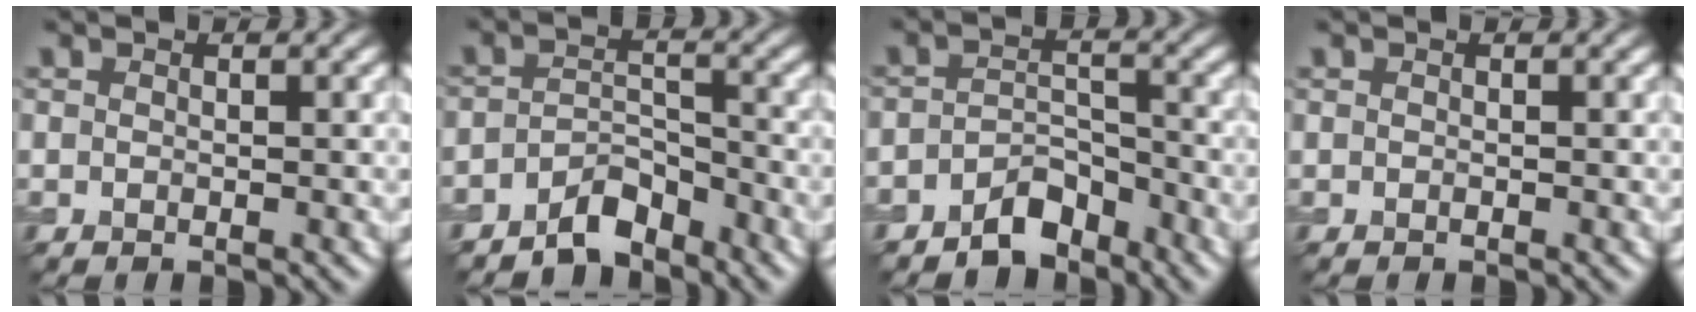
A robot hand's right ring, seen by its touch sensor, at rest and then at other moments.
{"total": 3.6, "force": [-3.0, 1.4, 1.4], "torque": [-0.020, 0.011, -0.058]}
{"total": 3.7, "force": [-2.9, 1.8, 1.5], "torque": [-0.019, 0.010, -0.054]}
{"total": 0.0}